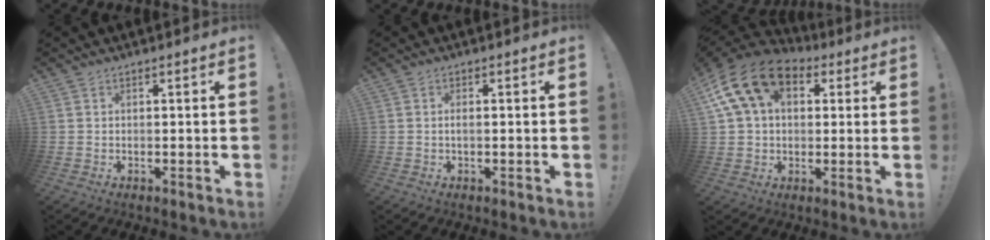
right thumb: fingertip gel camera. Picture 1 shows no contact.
{"total": 1.3, "force": [-0.3, 0.2, 1.2], "torque": [-0.025, 0.003, -0.005]}
{"total": 16.7, "force": [6.7, 11.1, 10.5], "torque": [-0.181, -0.018, 0.126]}